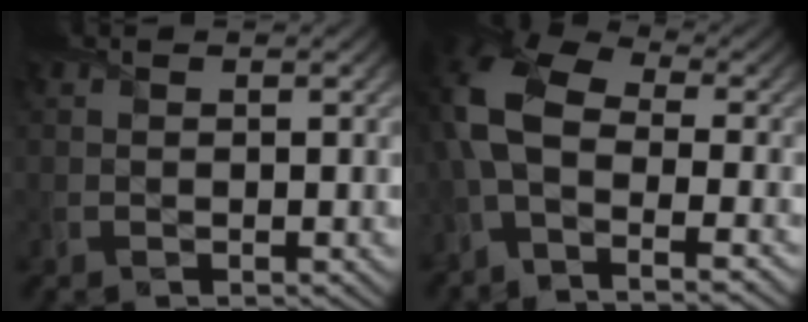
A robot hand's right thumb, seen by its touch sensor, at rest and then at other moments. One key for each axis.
{"total": 12.0, "fx": -2.6, "fy": 6.3, "fz": 9.9, "tx": -0.243, "ty": -0.002, "tz": -0.059}